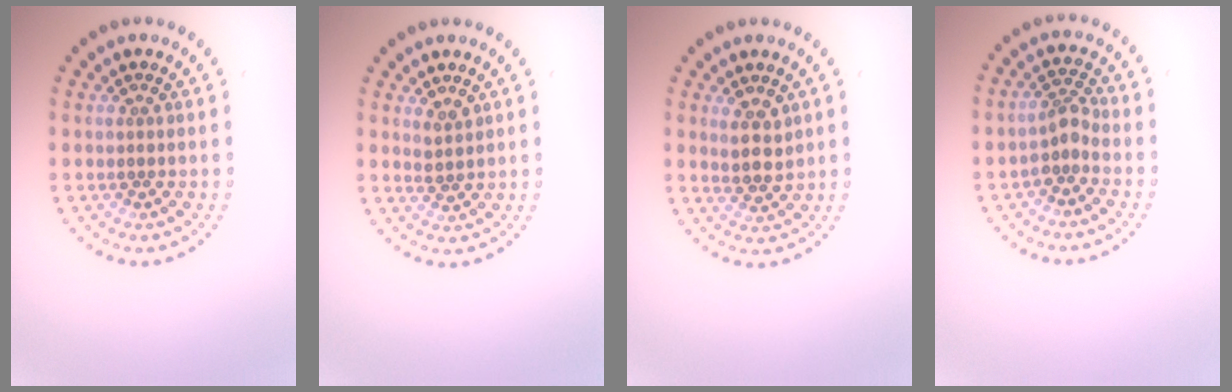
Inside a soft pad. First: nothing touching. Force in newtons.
{"total": 1.4, "press": 1.0, "slide": 0.9}
{"total": 2.4, "press": 2.1, "slide": 1.2}
{"total": 1.9, "press": 1.4, "slide": 1.3}